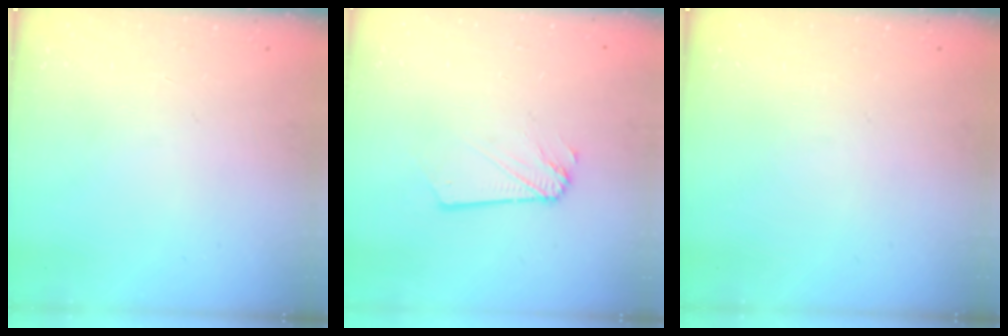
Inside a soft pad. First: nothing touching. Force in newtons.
{"total": 1.2, "press": 1.2, "slide": 0.1}
{"total": 0.0}